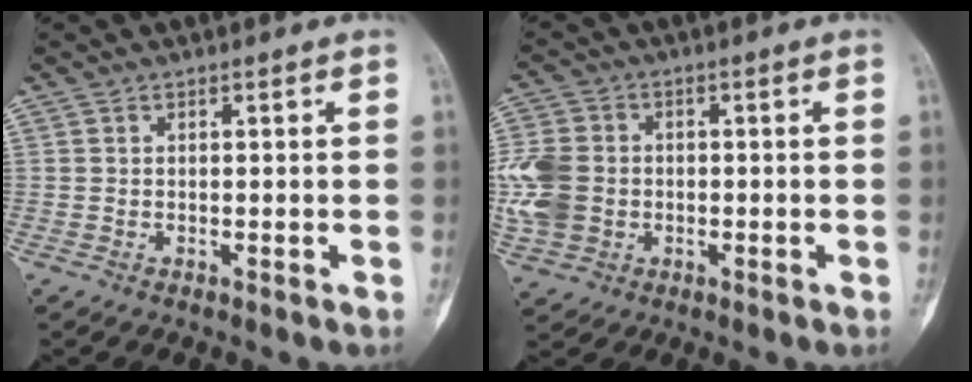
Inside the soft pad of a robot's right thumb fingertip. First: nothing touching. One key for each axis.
{"total": 11.9, "fx": -0.8, "fy": 9.7, "fz": 6.8, "tx": -0.160, "ty": 0.007, "tz": -0.011}